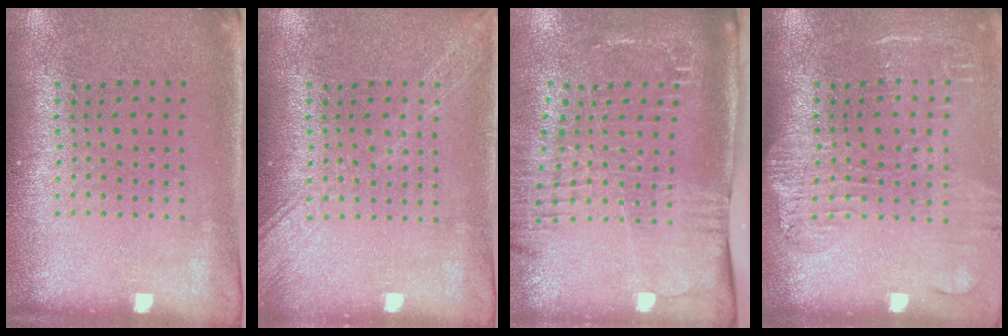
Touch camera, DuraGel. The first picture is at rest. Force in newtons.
{"total": 2.7, "press": 2.6, "slide": 0.4}
{"total": 2.6, "press": 2.1, "slide": 1.6}
{"total": 1.9, "press": 1.6, "slide": 1.0}